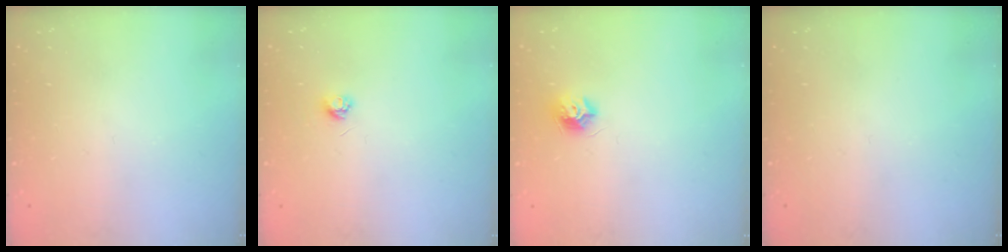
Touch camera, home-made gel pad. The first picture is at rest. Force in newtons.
{"total": 3.2, "press": 3.2, "slide": 0.4}
{"total": 7.9, "press": 7.9, "slide": 0.4}
{"total": 0.0}